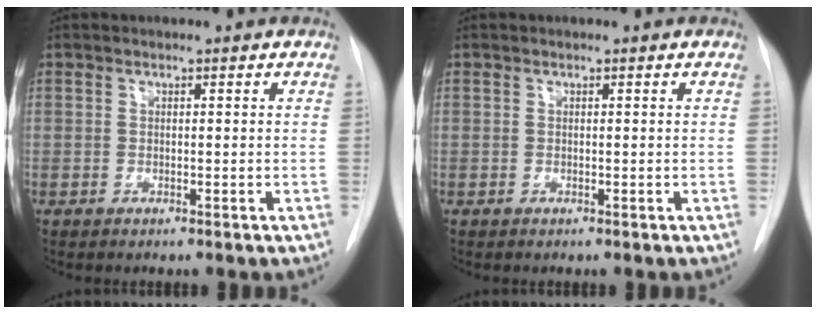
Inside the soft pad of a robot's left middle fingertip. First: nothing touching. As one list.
[{"total": 0.0}]